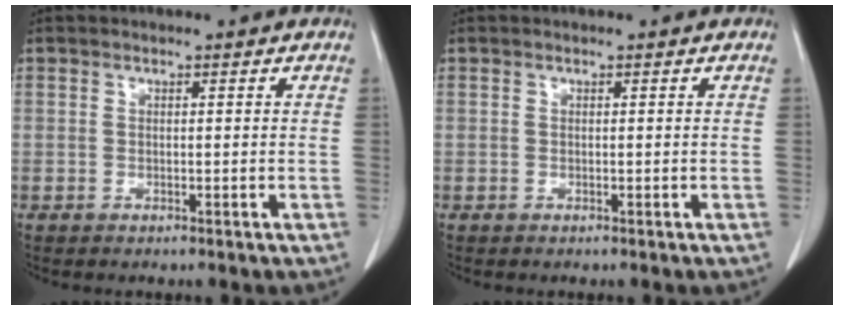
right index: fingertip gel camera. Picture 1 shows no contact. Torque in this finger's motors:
{"motor_torque": [0.00, 0.00, 0.00, 0.00]}